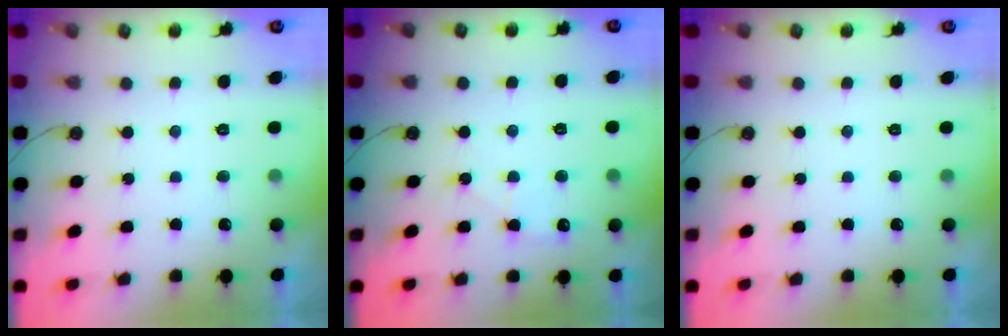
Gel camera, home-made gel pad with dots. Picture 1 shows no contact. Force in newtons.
{"total": 4.6, "press": 4.5, "slide": 0.7}
{"total": 0.0}